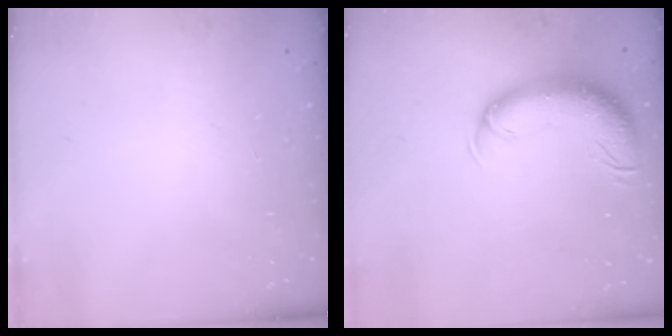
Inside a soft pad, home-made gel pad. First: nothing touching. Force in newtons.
{"total": 11.9, "press": 11.6, "slide": 2.7}